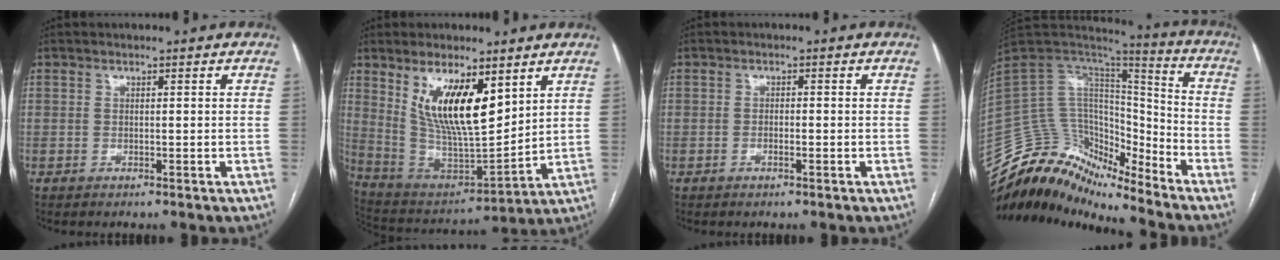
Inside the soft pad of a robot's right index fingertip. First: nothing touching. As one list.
[{"total": 14.9, "force": [6.8, 4.6, 12.5], "torque": [-0.233, -0.002, 0.138]}, {"total": 1.2, "force": [-0.7, 0.4, 0.9], "torque": [-0.017, 0.002, -0.010]}, {"total": 17.8, "force": [-17.2, 3.4, 3.0], "torque": [-0.046, 0.077, -0.303]}]